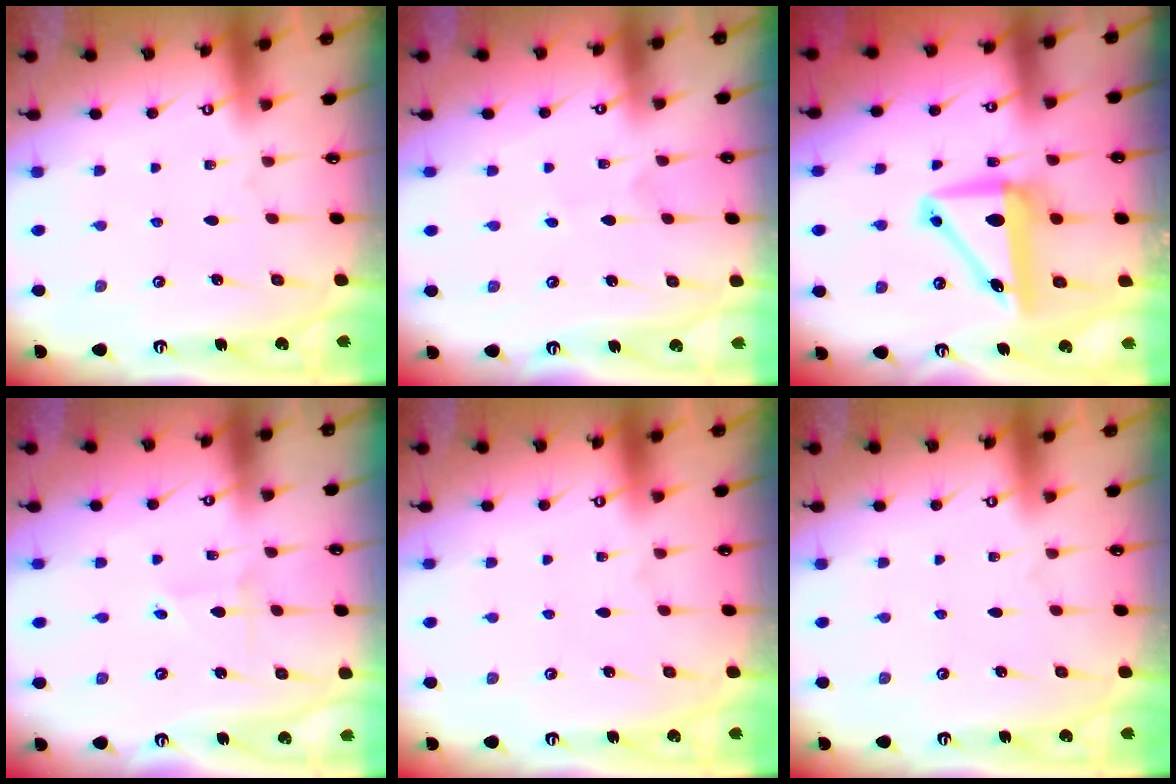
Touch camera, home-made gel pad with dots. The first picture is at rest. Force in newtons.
{"total": 1.2, "press": 1.2, "slide": 0.1}
{"total": 10.1, "press": 9.9, "slide": 1.9}
{"total": 1.5, "press": 1.5, "slide": 0.1}
{"total": 0.0}
{"total": 0.0}